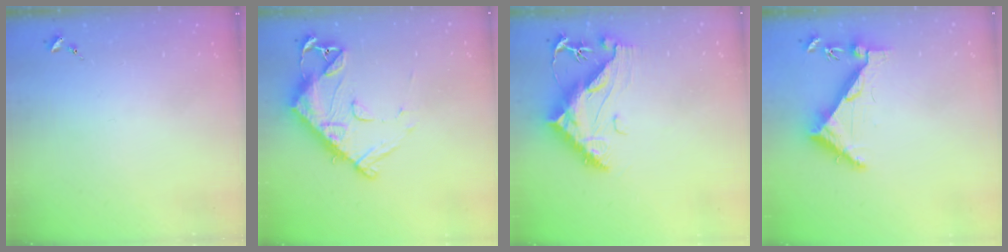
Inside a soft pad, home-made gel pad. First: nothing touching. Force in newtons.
{"total": 15.0, "press": 14.9, "slide": 1.6}
{"total": 13.3, "press": 13.2, "slide": 1.3}
{"total": 6.3, "press": 6.2, "slide": 0.7}